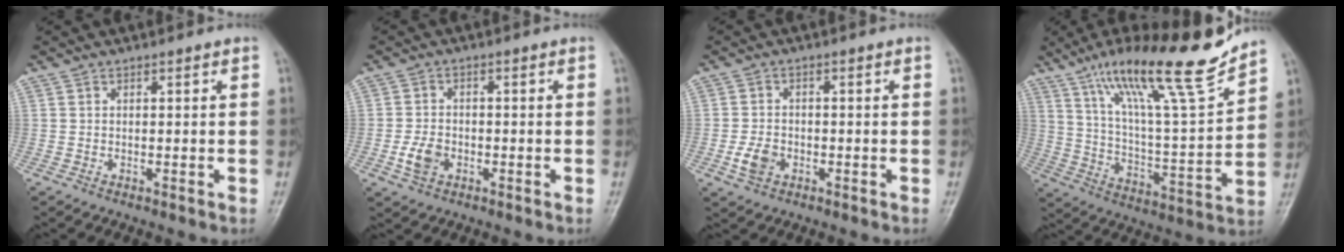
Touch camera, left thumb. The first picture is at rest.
{"total": 4.5, "force": [-1.6, 3.2, 2.7], "torque": [-0.050, 0.008, -0.030]}
{"total": 4.3, "force": [-1.6, 3.1, 2.5], "torque": [-0.044, 0.007, -0.029]}
{"total": 22.1, "force": [16.1, 2.7, 14.8], "torque": [-0.219, -0.069, 0.275]}